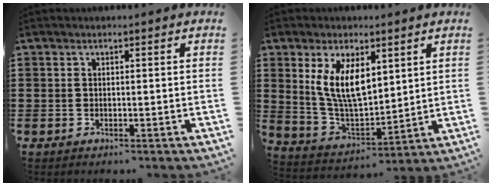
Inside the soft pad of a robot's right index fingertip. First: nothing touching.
{"total": 8.8, "force": [3.3, 4.3, 7.0], "torque": [-0.160, -0.004, 0.059]}